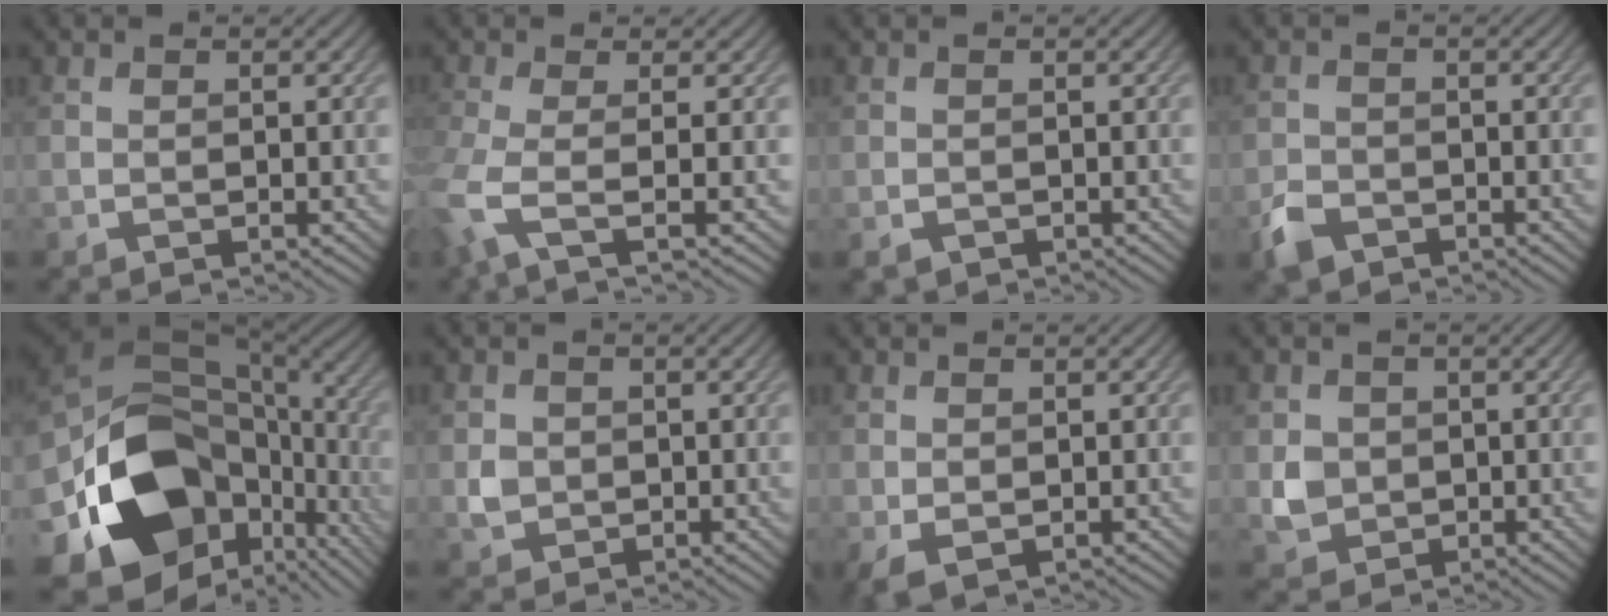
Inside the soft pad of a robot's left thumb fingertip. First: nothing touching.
{"total": 4.6, "force": [-1.3, 0.8, 4.4], "torque": [-0.092, -0.011, -0.045]}
{"total": 1.1, "force": [-0.8, 0.8, 0.4], "torque": [-0.008, -0.003, -0.017]}
{"total": 2.9, "force": [-2.1, 1.7, 1.2], "torque": [-0.025, -0.005, -0.050]}
{"total": 18.2, "force": [-4.2, 13.0, 12.0], "torque": [-0.237, -0.044, -0.050]}
{"total": 2.1, "force": [0.0, 2.0, 0.6], "torque": [-0.015, -0.002, -0.003]}
{"total": 2.4, "force": [-0.8, 1.5, 1.6], "torque": [-0.040, -0.012, -0.013]}
{"total": 3.2, "force": [0.2, 3.0, 1.0], "torque": [-0.025, -0.003, 0.002]}